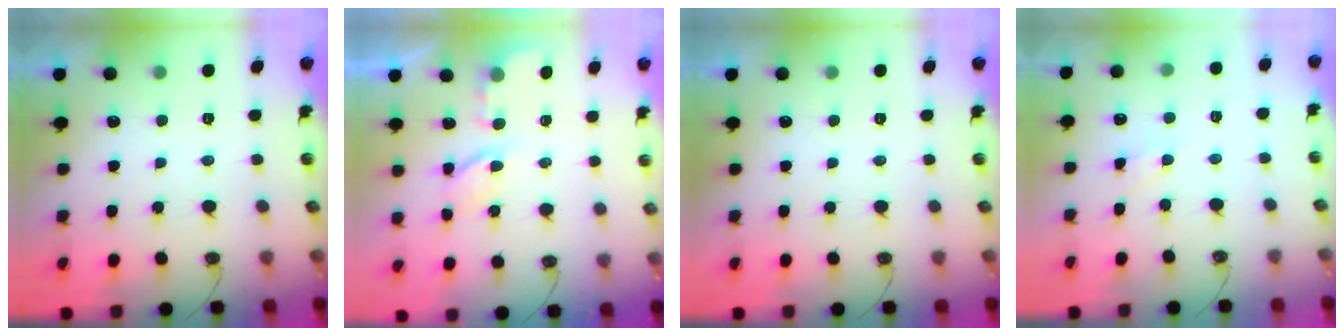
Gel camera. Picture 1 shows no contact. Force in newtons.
{"total": 3.5, "press": 3.4, "slide": 0.5}
{"total": 0.0}
{"total": 4.5, "press": 4.5, "slide": 0.6}